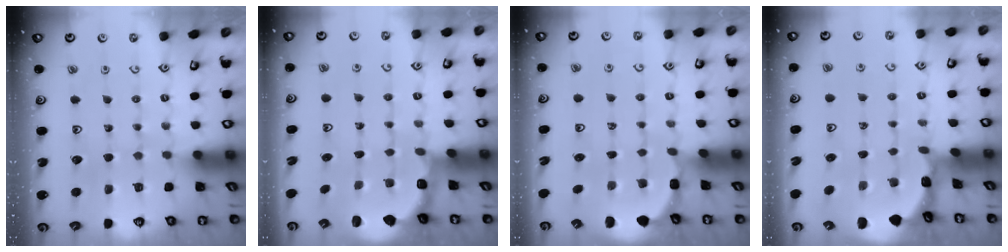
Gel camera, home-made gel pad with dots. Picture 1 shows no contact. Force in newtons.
{"total": 2.7, "press": 2.2, "slide": 1.5}
{"total": 1.8, "press": 1.7, "slide": 0.7}
{"total": 1.0, "press": 1.0, "slide": 0.2}